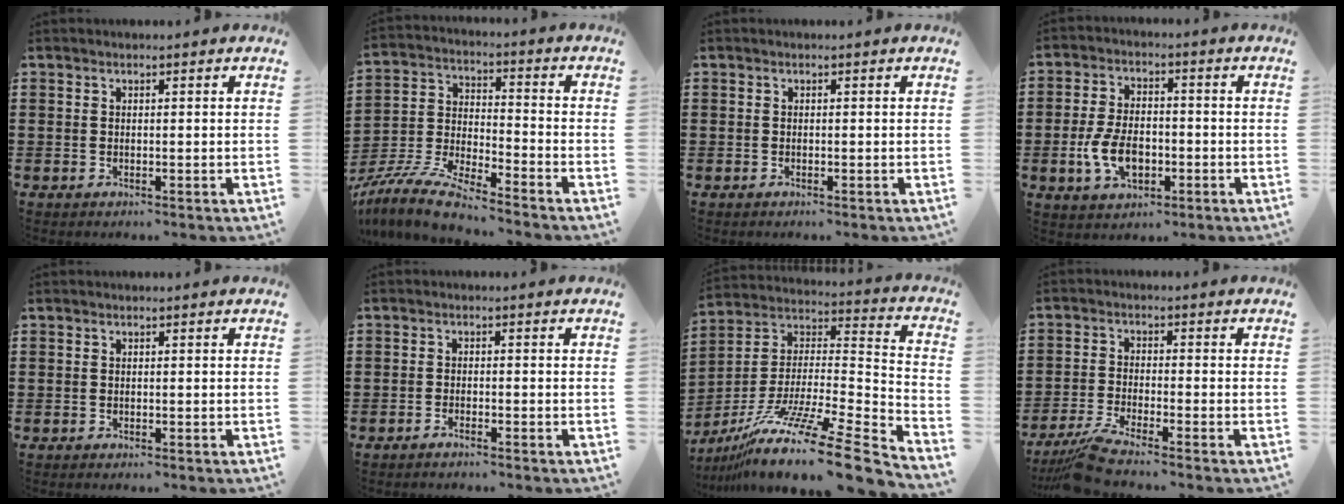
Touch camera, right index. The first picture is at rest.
{"total": 7.9, "force": [-7.6, 0.0, 2.3], "torque": [-0.067, -0.008, -0.156]}
{"total": 0.0}
{"total": 7.2, "force": [-2.0, 4.2, 5.5], "torque": [-0.130, -0.003, -0.041]}
{"total": 0.0}
{"total": 1.1, "force": [-1.1, -0.1, 0.2], "torque": [-0.003, 0.001, -0.020]}
{"total": 15.0, "force": [-11.6, 0.6, 9.5], "torque": [-0.172, 0.017, -0.213]}
{"total": 4.6, "force": [-4.1, -0.3, 2.0], "torque": [-0.061, -0.020, -0.082]}